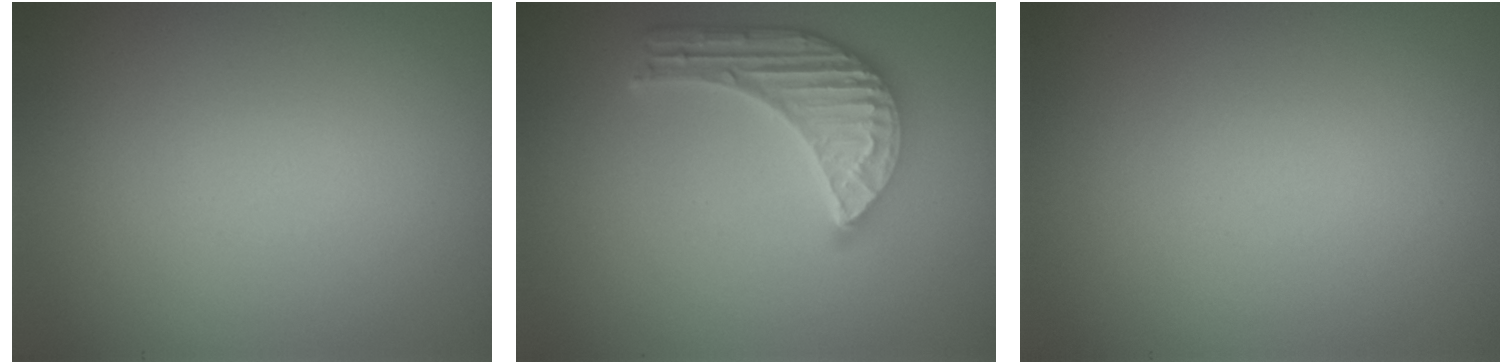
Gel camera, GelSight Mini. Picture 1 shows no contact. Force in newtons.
{"total": 6.0, "press": 4.5, "slide": 4.0}
{"total": 0.0}